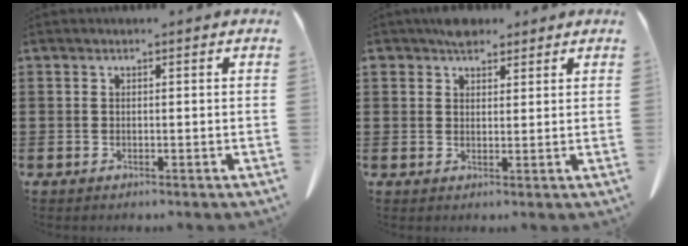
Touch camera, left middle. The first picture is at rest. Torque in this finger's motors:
{"motor_torque": [0.52, -0.31, 0.08, 0.05]}